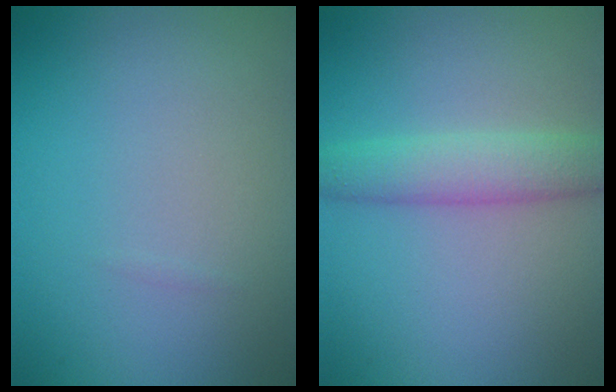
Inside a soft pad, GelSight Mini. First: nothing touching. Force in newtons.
{"total": 3.6, "press": 3.6, "slide": 0.2}